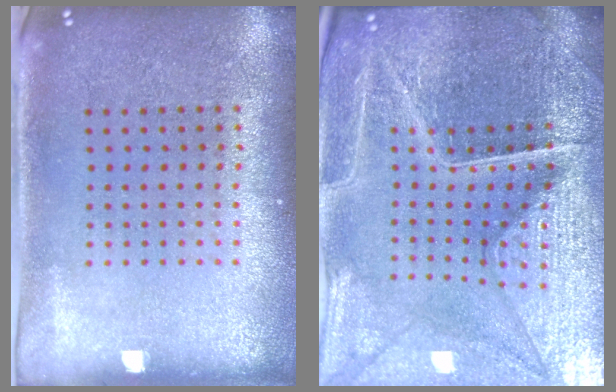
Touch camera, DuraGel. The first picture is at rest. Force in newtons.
{"total": 5.2, "press": 4.9, "slide": 1.6}